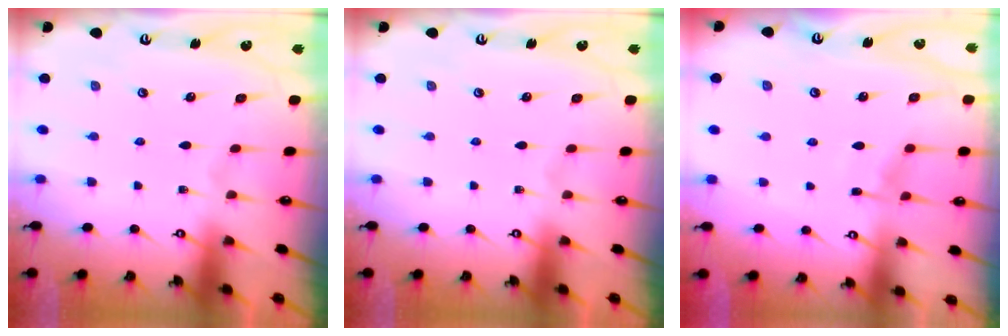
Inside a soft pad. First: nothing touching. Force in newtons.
{"total": 0.0}
{"total": 4.8, "press": 4.7, "slide": 0.5}